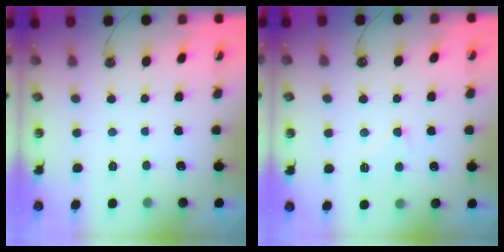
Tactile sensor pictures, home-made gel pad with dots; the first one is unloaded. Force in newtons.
{"total": 2.0, "press": 1.9, "slide": 0.6}